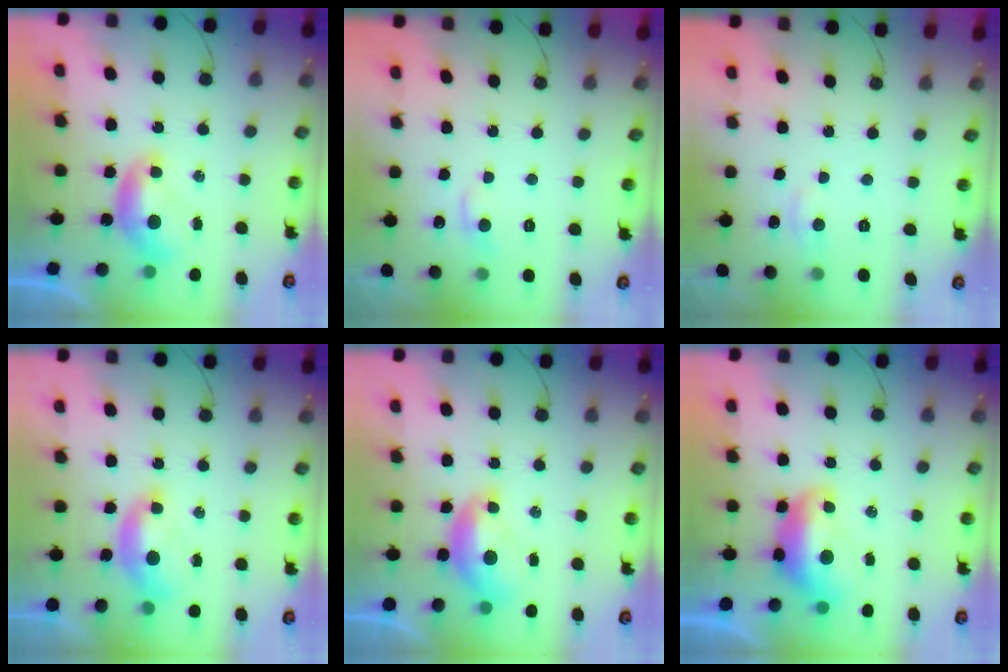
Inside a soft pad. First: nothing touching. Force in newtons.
{"total": 0.8, "press": 0.4, "slide": 0.6}
{"total": 2.5, "press": 2.5, "slide": 0.6}
{"total": 1.8, "press": 1.6, "slide": 0.6}
{"total": 1.6, "press": 1.5, "slide": 0.4}
{"total": 2.2, "press": 2.1, "slide": 0.6}